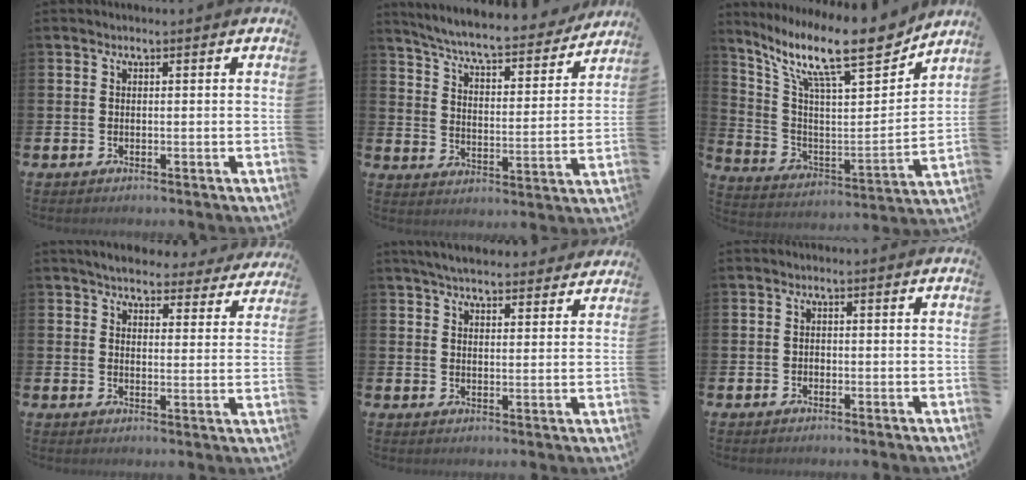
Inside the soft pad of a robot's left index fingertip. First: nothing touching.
{"total": 7.2, "force": [6.7, 0.7, 2.6], "torque": [-0.084, -0.050, 0.112]}
{"total": 14.5, "force": [11.1, 3.3, 8.7], "torque": [-0.190, -0.073, 0.183]}
{"total": 5.2, "force": [4.9, 1.2, 1.1], "torque": [-0.038, -0.024, 0.087]}
{"total": 5.4, "force": [5.2, 0.9, 1.2], "torque": [-0.037, -0.018, 0.094]}
{"total": 0.6, "force": [-0.4, 0.5, 0.1], "torque": [-0.010, 0.006, -0.007]}